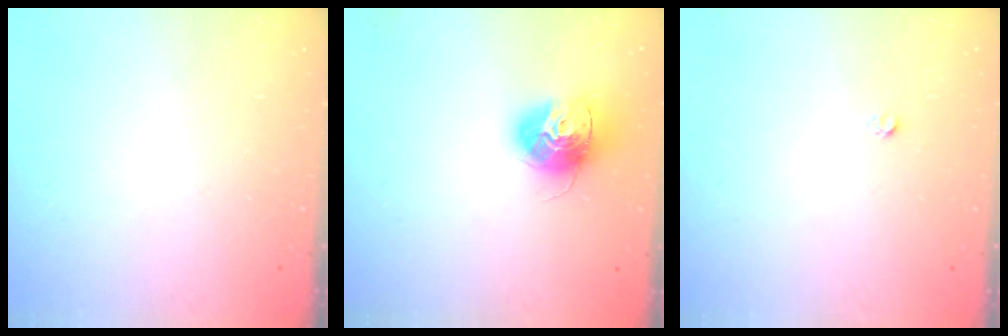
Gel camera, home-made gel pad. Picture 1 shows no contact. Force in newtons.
{"total": 14.6, "press": 14.5, "slide": 1.4}
{"total": 1.6, "press": 1.5, "slide": 0.1}